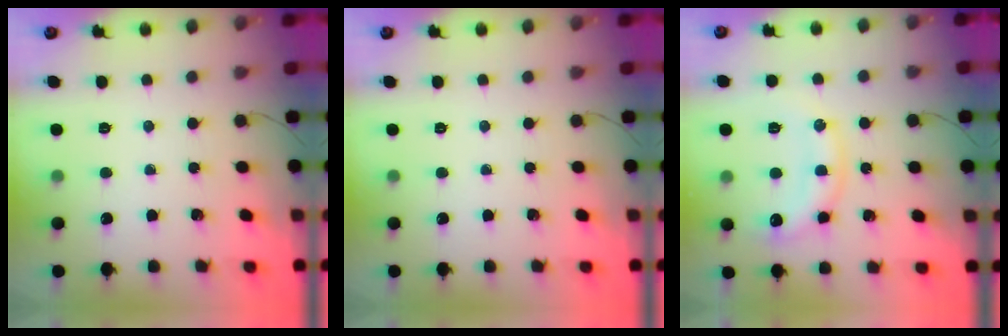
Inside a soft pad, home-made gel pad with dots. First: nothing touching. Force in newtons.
{"total": 0.0}
{"total": 11.9, "press": 11.9, "slide": 1.0}